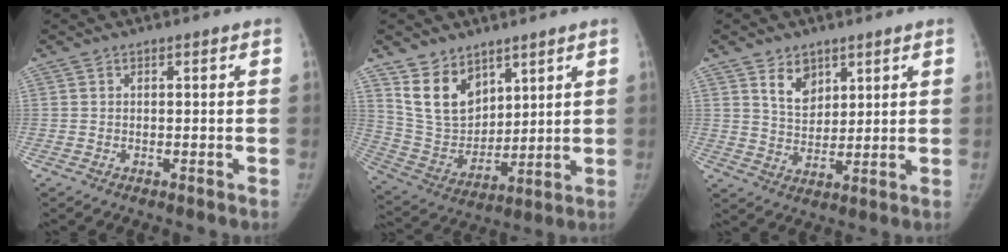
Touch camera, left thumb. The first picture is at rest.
{"total": 12.6, "force": [7.9, 8.1, 5.7], "torque": [-0.072, -0.048, 0.168]}
{"total": 6.4, "force": [3.7, 4.2, 3.2], "torque": [-0.029, -0.029, 0.072]}